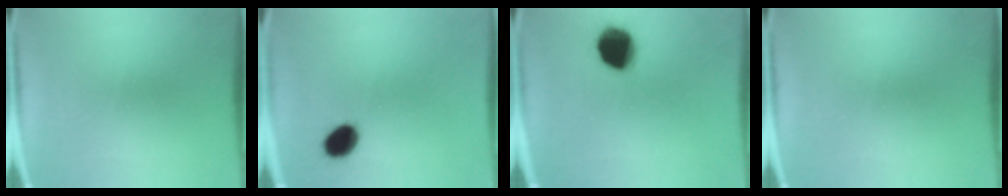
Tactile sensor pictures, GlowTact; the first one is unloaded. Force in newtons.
{"total": 7.0}
{"total": 13.6}
{"total": 0.0}